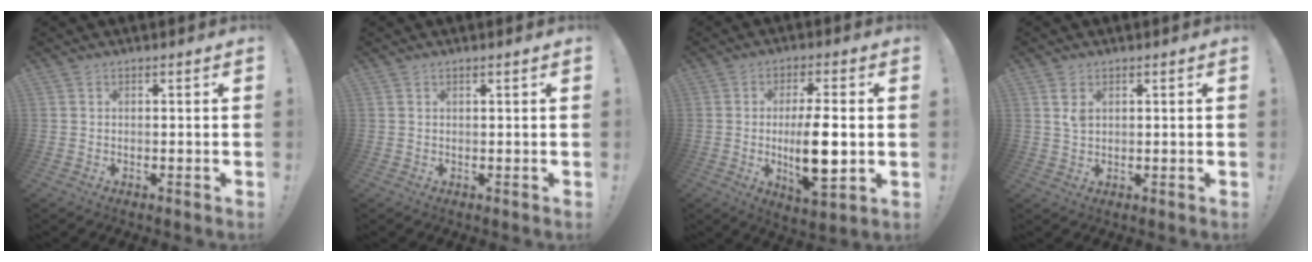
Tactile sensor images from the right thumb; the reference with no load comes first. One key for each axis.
{"total": 1.0, "fx": 0.6, "fy": -0.2, "fz": 0.8, "tx": -0.010, "ty": -0.003, "tz": 0.009}
{"total": 13.2, "fx": -1.0, "fy": 4.0, "fz": 12.6, "tx": -0.226, "ty": -0.010, "tz": -0.023}
{"total": 3.1, "fx": 1.5, "fy": 1.8, "fz": 2.1, "tx": -0.030, "ty": -0.005, "tz": 0.025}